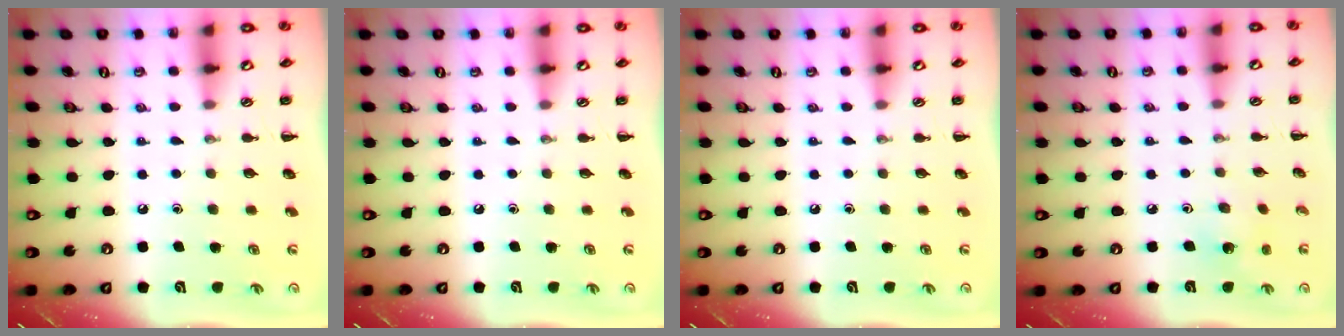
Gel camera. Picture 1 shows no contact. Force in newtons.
{"total": 0.0}
{"total": 0.0}
{"total": 1.8, "press": 1.7, "slide": 0.5}